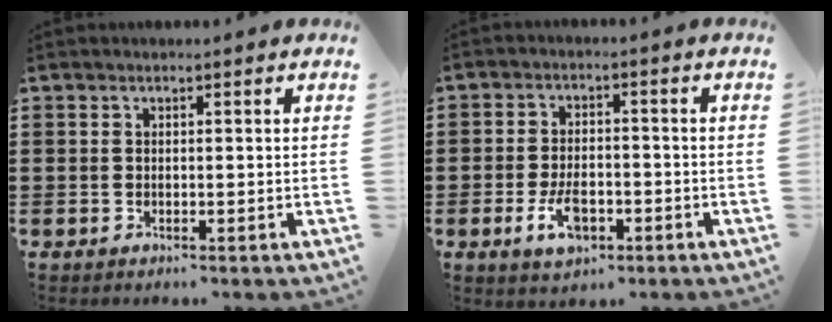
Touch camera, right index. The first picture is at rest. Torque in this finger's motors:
{"motor_torque": [2.14, 0.00, 0.32, 0.03]}